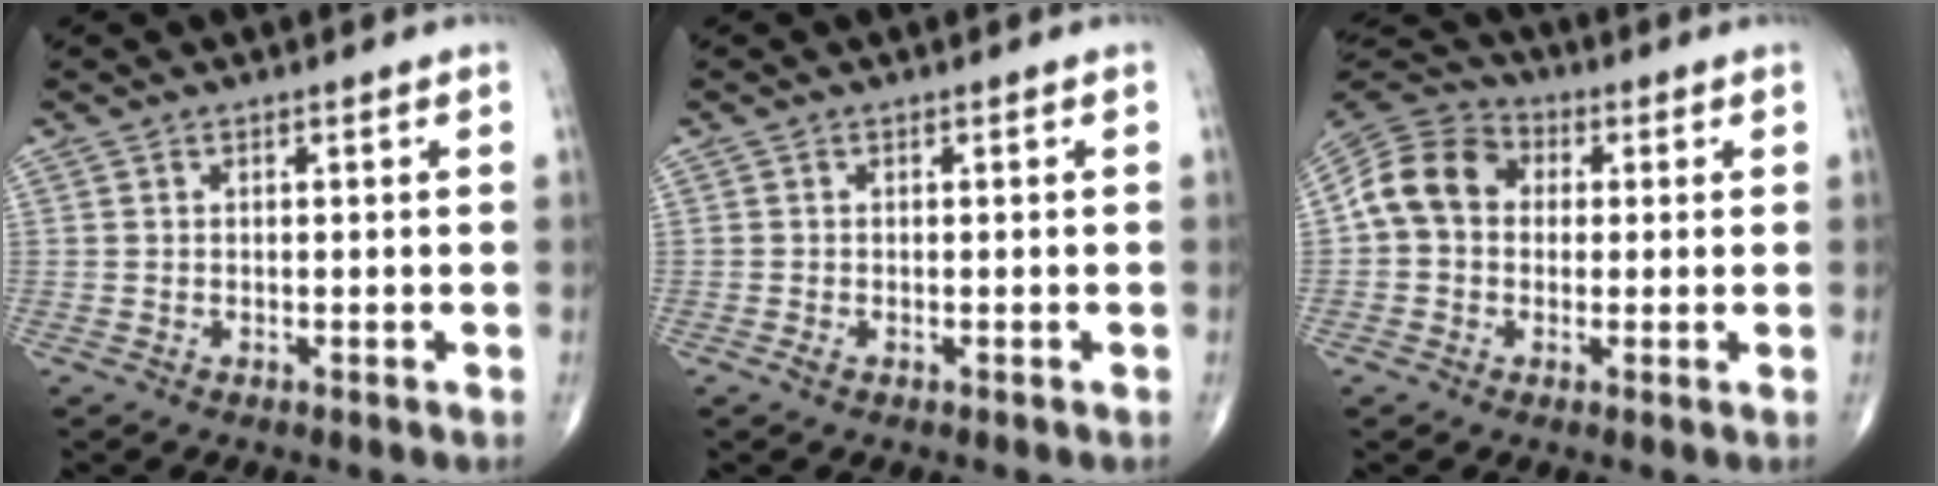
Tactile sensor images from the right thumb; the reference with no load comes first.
{"total": 0.8, "force": [-0.4, 0.4, 0.5], "torque": [-0.015, 0.000, -0.007]}
{"total": 10.7, "force": [0.8, 8.8, 6.0], "torque": [-0.097, 0.030, -0.001]}